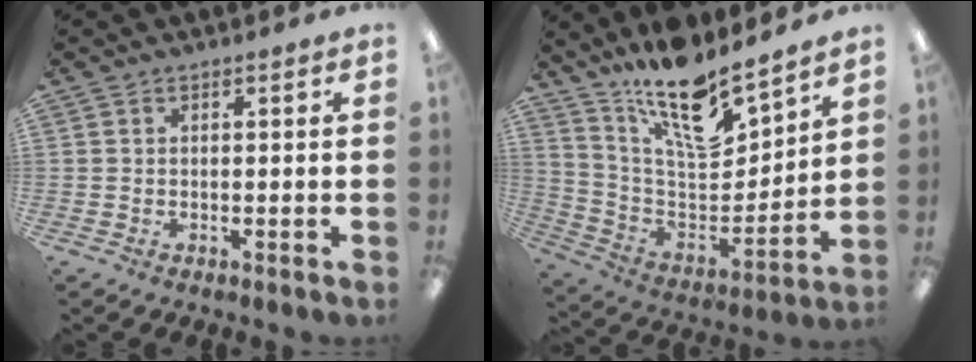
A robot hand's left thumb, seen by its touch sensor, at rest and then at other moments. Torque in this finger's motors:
{"motor_torque": [2.33, 0.88, 1.63, -1.14, 0.13]}